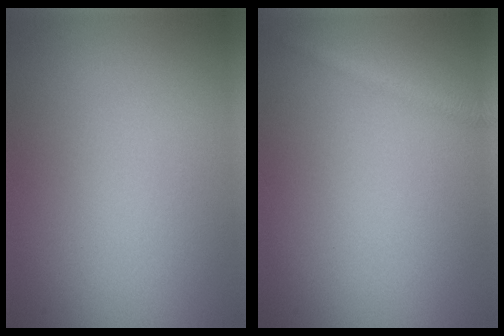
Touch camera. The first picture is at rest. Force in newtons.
{"total": 1.3, "press": 1.3, "slide": 0.0}